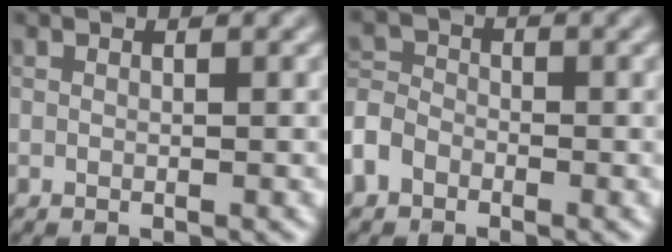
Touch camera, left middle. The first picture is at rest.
{"total": 3.1, "force": [-2.3, 2.0, 0.9], "torque": [-0.029, 0.005, -0.051]}